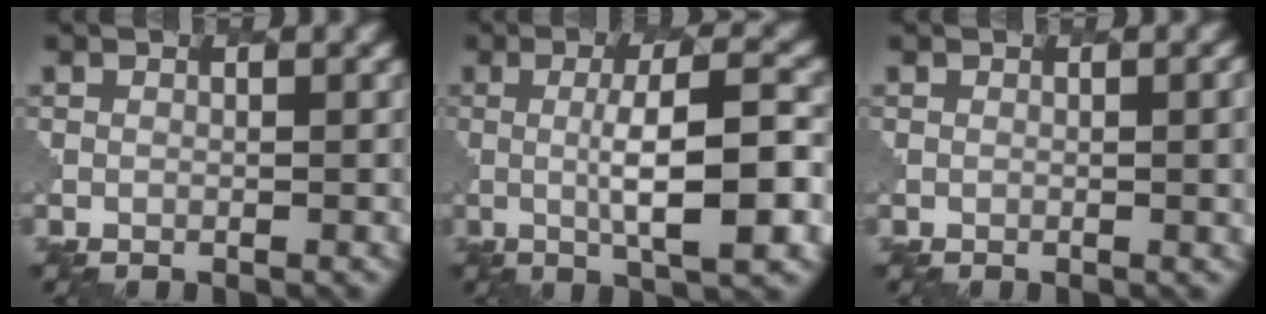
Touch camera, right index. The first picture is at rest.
{"total": 7.4, "force": [0.3, 1.6, 7.2], "torque": [-0.113, 0.001, 0.000]}
{"total": 2.8, "force": [0.2, 1.0, 2.7], "torque": [-0.023, 0.003, 0.000]}